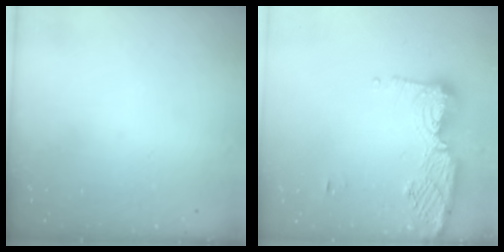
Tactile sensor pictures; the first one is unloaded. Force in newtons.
{"total": 12.0, "press": 12.0, "slide": 1.1}